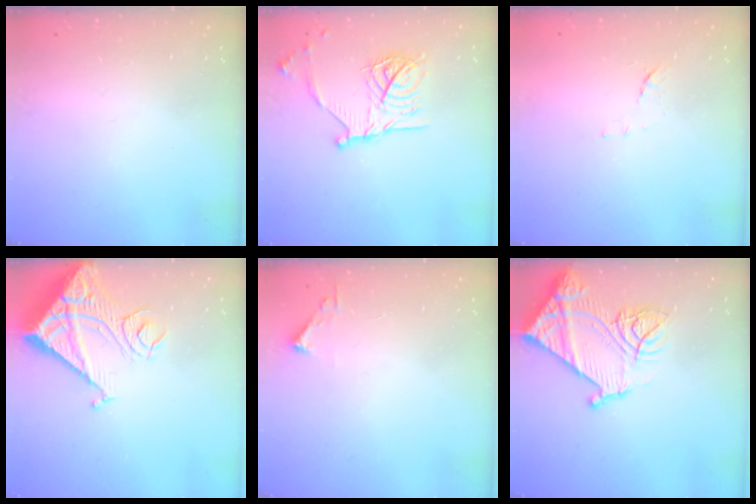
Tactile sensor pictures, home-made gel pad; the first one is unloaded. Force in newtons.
{"total": 18.2, "press": 18.2, "slide": 1.2}
{"total": 7.7, "press": 7.7, "slide": 0.5}
{"total": 17.3, "press": 17.1, "slide": 2.3}
{"total": 2.4, "press": 2.4, "slide": 0.3}
{"total": 19.9, "press": 19.8, "slide": 2.1}